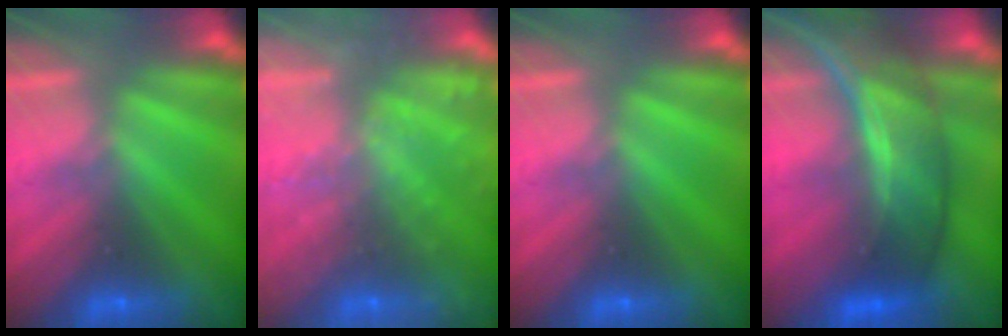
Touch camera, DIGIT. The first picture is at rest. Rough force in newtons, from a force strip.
{"total": 9.4}
{"total": 0.0}
{"total": 7.2}